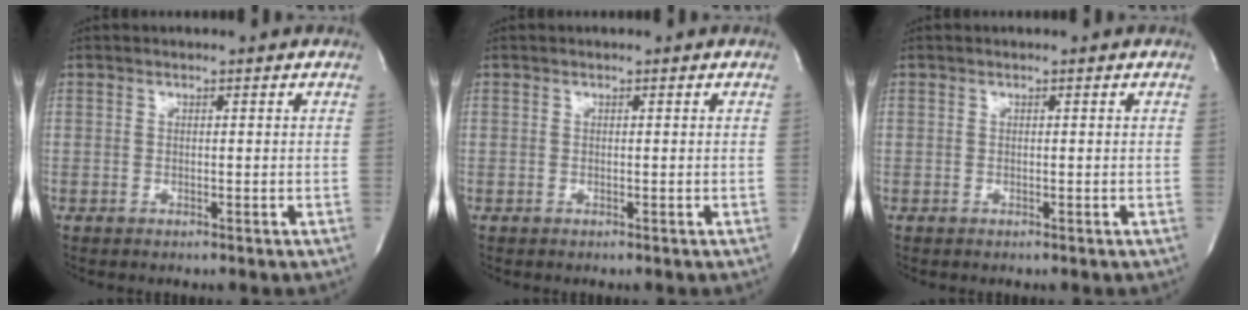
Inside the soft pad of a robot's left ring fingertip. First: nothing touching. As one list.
[{"total": 0.0}, {"total": 0.0}]